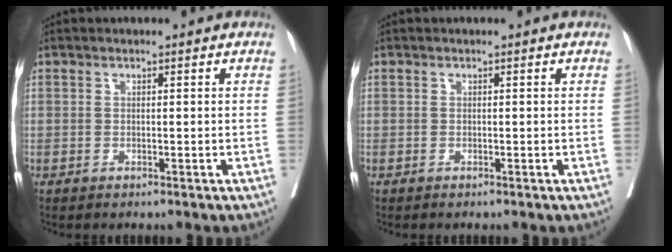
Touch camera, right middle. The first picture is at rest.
{"total": 0.0}